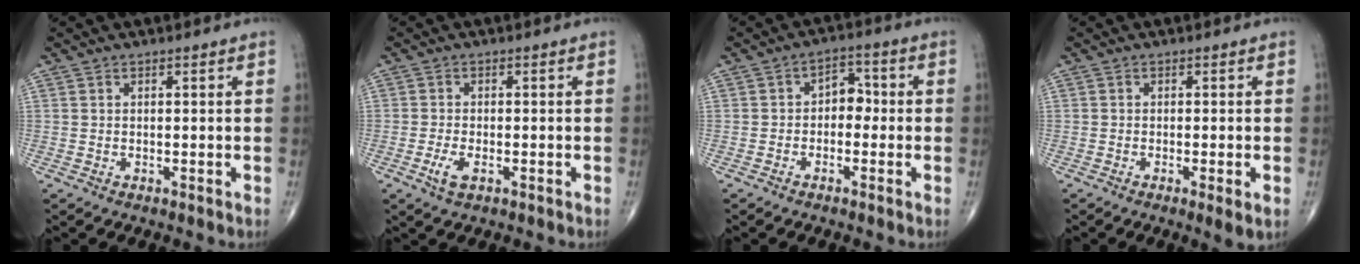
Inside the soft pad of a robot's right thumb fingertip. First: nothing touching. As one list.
[{"total": 3.1, "force": [-1.2, 1.5, 2.4], "torque": [-0.052, 0.002, -0.021]}, {"total": 4.2, "force": [-0.7, 3.0, 2.8], "torque": [-0.016, 0.025, -0.024]}, {"total": 3.0, "force": [-1.0, 0.4, 2.8], "torque": [-0.050, -0.010, -0.019]}]